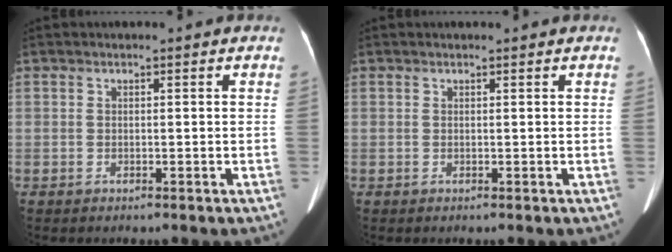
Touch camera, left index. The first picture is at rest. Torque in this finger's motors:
{"motor_torque": [-0.14, -0.09, 0.01, -0.01]}